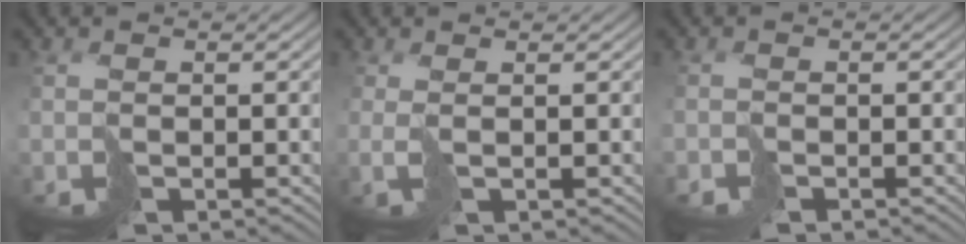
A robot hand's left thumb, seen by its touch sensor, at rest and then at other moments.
{"total": 1.5, "force": [0.1, 0.4, 1.5], "torque": [-0.029, 0.003, 0.002]}
{"total": 0.8, "force": [-0.8, 0.1, 0.1], "torque": [-0.004, -0.002, -0.019]}